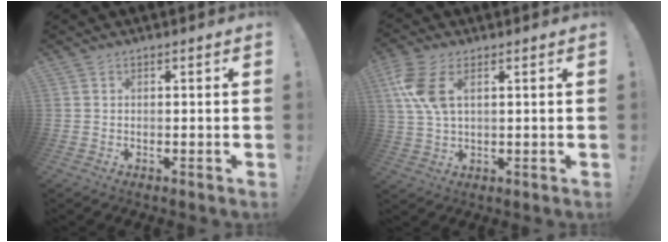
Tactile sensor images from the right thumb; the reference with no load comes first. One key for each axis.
{"total": 9.6, "fx": 3.2, "fy": 5.0, "fz": 7.6, "tx": -0.163, "ty": -0.007, "tz": 0.061}